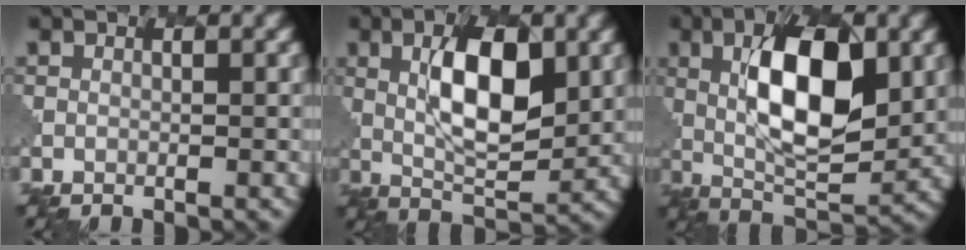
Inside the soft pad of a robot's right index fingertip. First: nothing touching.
{"total": 7.7, "force": [1.5, 3.2, 6.8], "torque": [-0.114, 0.001, 0.028]}
{"total": 10.1, "force": [1.8, 4.1, 9.0], "torque": [-0.141, 0.006, 0.030]}